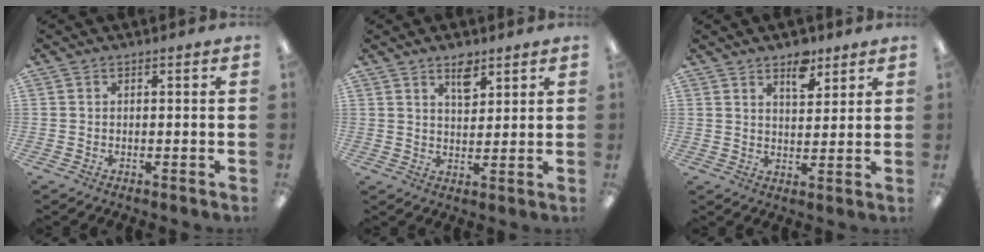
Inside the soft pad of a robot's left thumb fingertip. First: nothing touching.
{"total": 6.0, "force": [4.1, 2.8, 3.4], "torque": [-0.036, -0.021, 0.066]}
{"total": 6.8, "force": [4.7, 3.4, 3.5], "torque": [-0.034, -0.024, 0.076]}